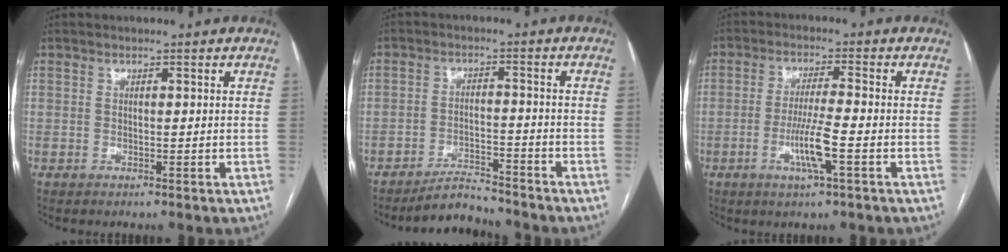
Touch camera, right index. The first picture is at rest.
{"total": 4.9, "force": [-4.8, 0.8, 0.6], "torque": [-0.010, -0.005, -0.081]}
{"total": 6.5, "force": [-2.3, -0.2, 6.0], "torque": [-0.115, -0.009, -0.043]}